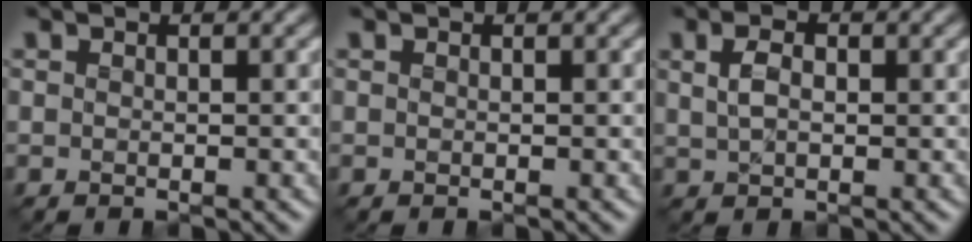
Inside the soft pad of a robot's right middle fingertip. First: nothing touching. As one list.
[{"total": 0.0}, {"total": 2.2, "force": [0.1, 1.3, 1.7], "torque": [-0.034, 0.001, 0.001]}]